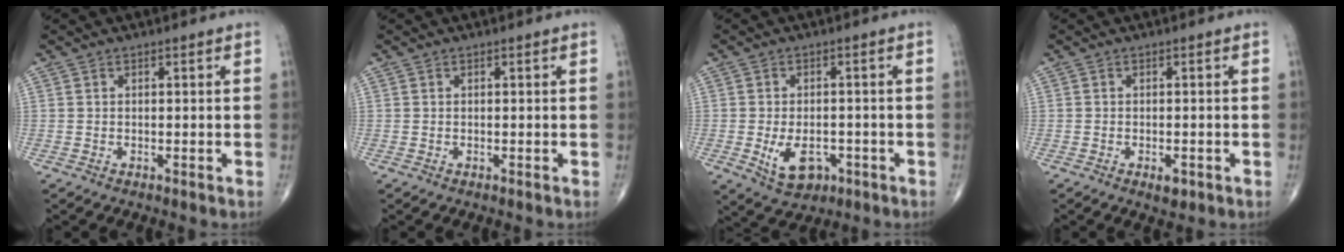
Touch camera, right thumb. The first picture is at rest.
{"total": 0.0}
{"total": 7.2, "force": [-2.3, 4.6, 5.0], "torque": [-0.072, 0.003, -0.025]}
{"total": 2.2, "force": [-1.0, 1.0, 1.6], "torque": [-0.023, -0.001, -0.012]}